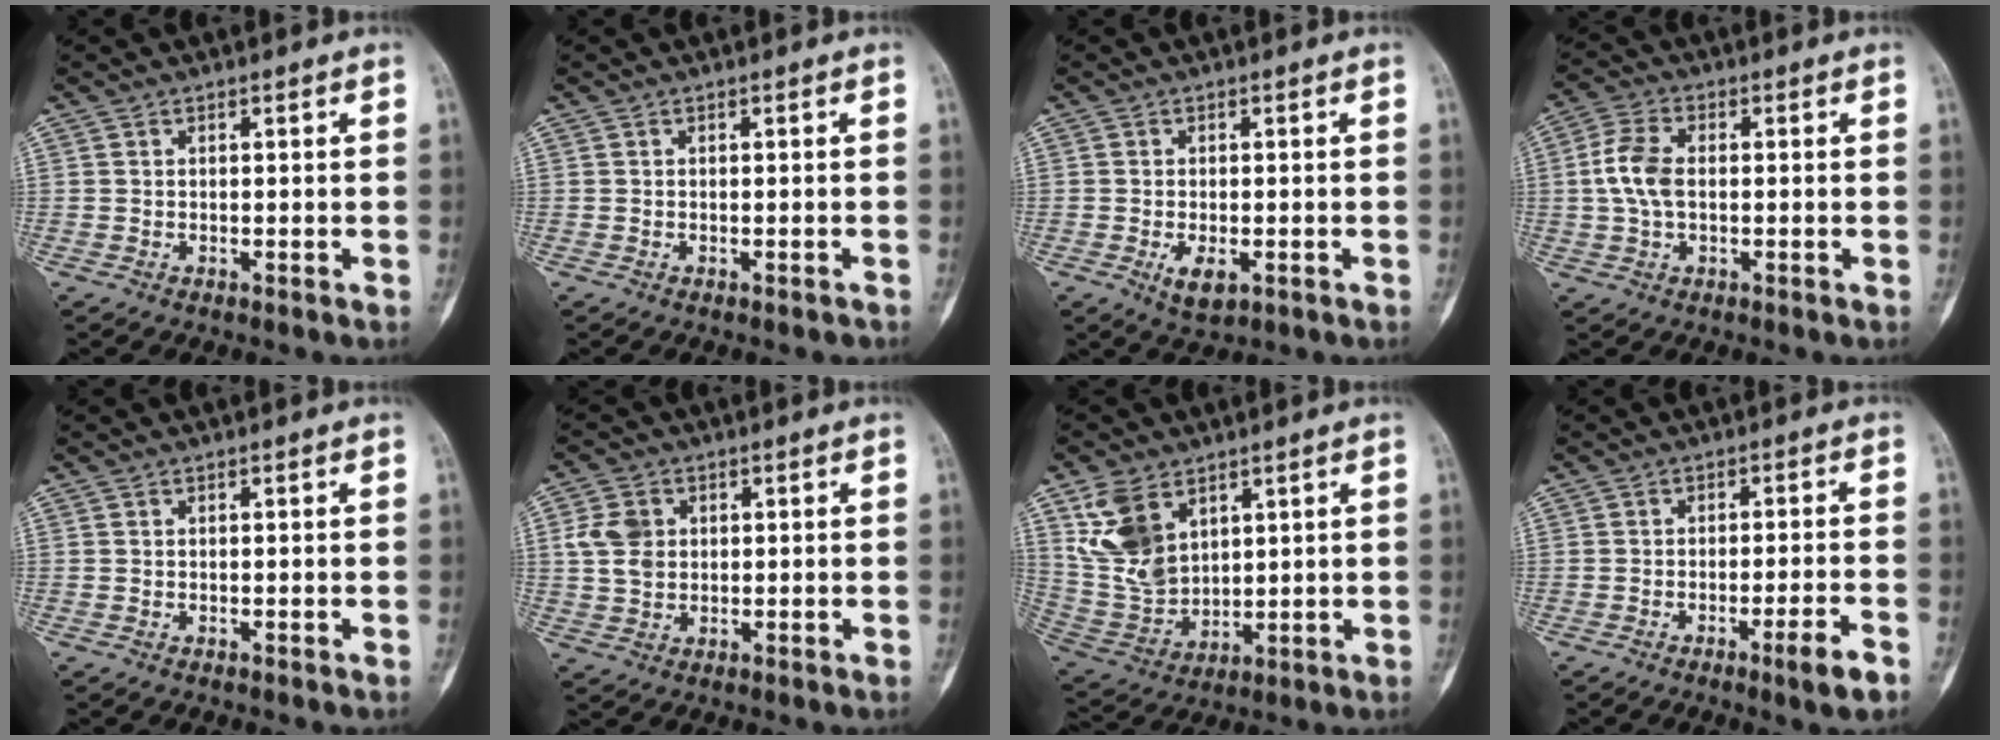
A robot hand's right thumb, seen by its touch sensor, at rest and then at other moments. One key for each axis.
{"total": 0.8, "fx": -0.7, "fy": 0.3, "fz": 0.2, "tx": -0.005, "ty": 0.008, "tz": -0.007}
{"total": 4.2, "fx": -1.4, "fy": 2.0, "fz": 3.3, "tx": -0.052, "ty": -0.005, "tz": -0.017}
{"total": 7.3, "fx": 0.2, "fy": 4.3, "fz": 5.9, "tx": -0.129, "ty": 0.014, "tz": -0.001}
{"total": 0.0}
{"total": 6.0, "fx": 1.1, "fy": 4.8, "fz": 3.5, "tx": -0.057, "ty": 0.000, "tz": 0.022}
{"total": 12.1, "fx": 5.8, "fy": 7.8, "fz": 7.3, "tx": -0.130, "ty": -0.023, "tz": 0.136}
{"total": 5.4, "fx": -3.0, "fy": 0.3, "fz": 4.4, "tx": -0.067, "ty": 0.013, "tz": -0.045}